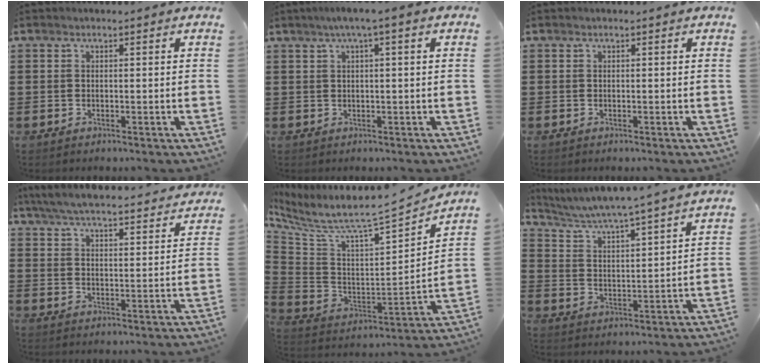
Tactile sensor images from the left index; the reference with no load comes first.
{"total": 2.4, "force": [0.6, -0.1, 2.3], "torque": [-0.043, -0.001, 0.009]}
{"total": 0.0}
{"total": 5.9, "force": [5.8, 0.0, 1.5], "torque": [-0.054, -0.037, 0.099]}
{"total": 5.0, "force": [4.4, 0.1, 2.3], "torque": [-0.074, -0.060, 0.061]}
{"total": 4.1, "force": [3.9, -0.9, 1.1], "torque": [-0.043, -0.037, 0.056]}